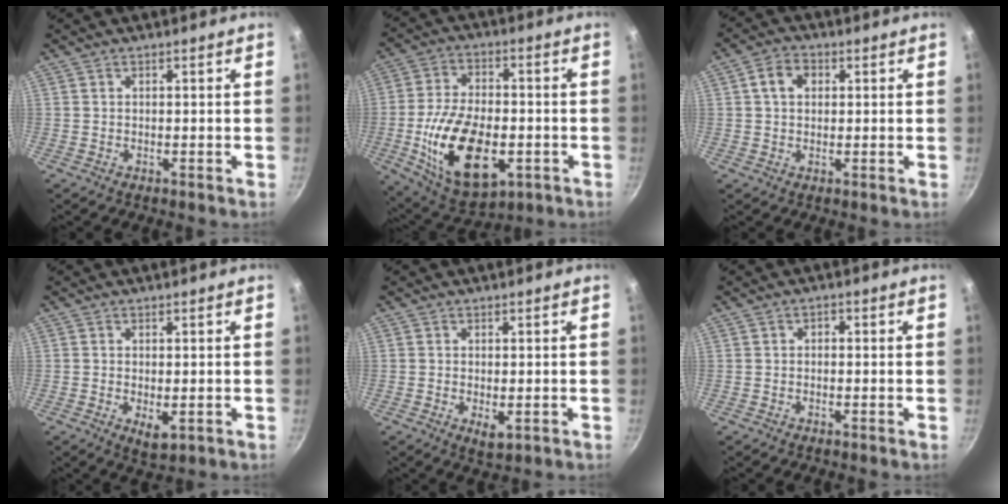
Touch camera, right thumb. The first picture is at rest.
{"total": 20.1, "force": [-4.9, 11.2, 15.9], "torque": [-0.276, 0.012, -0.073]}
{"total": 4.9, "force": [1.1, 3.8, 3.0], "torque": [-0.036, 0.009, 0.012]}
{"total": 3.7, "force": [-0.8, 1.8, 3.1], "torque": [-0.050, -0.013, -0.008]}
{"total": 3.0, "force": [-0.7, 1.4, 2.5], "torque": [-0.042, -0.011, -0.008]}
{"total": 1.1, "force": [-0.3, 0.9, 0.5], "torque": [-0.009, 0.007, -0.005]}